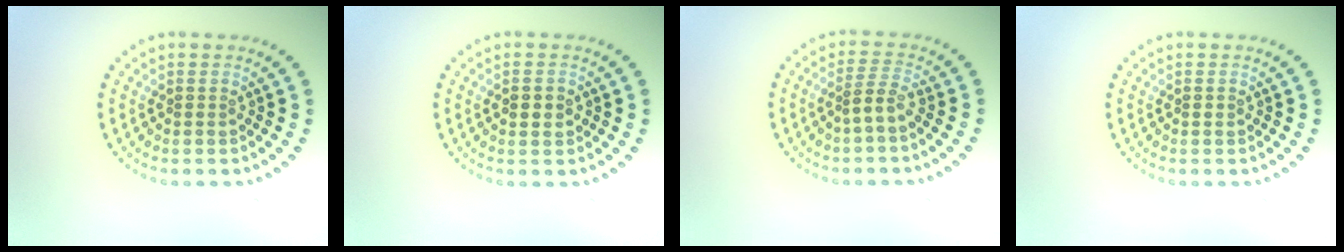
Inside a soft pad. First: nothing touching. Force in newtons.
{"total": 2.1, "press": 2.1, "slide": 0.1}
{"total": 1.9, "press": 1.2, "slide": 1.4}
{"total": 0.5, "press": 0.5, "slide": 0.2}